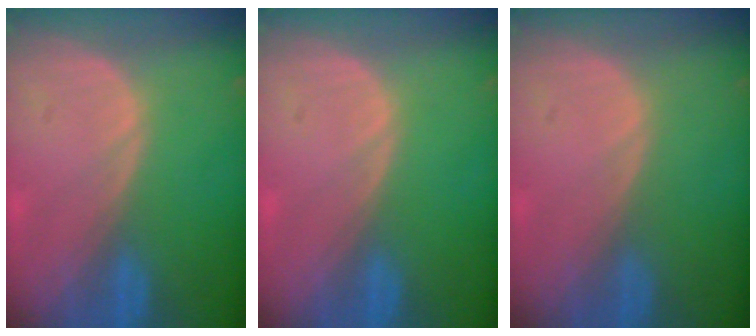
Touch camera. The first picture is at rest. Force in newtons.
{"total": 0.0}
{"total": 0.0}